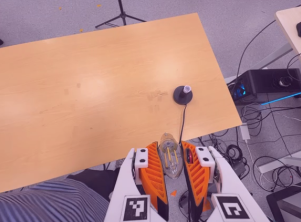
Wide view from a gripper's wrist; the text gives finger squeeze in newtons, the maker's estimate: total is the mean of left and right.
{"total": 20.4, "left": 23.8, "right": 17.0}